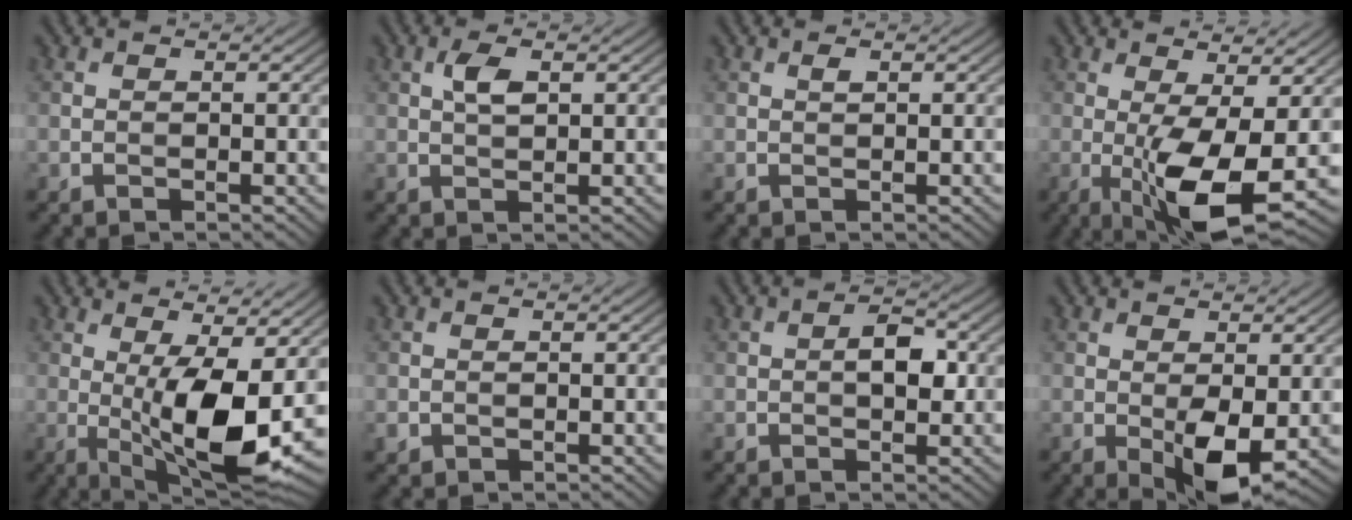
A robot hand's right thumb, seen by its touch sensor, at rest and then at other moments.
{"total": 2.7, "force": [0.9, 1.2, 2.3], "torque": [-0.049, 0.004, 0.016]}
{"total": 0.6, "force": [0.3, 0.2, 0.4], "torque": [-0.008, 0.002, 0.004]}
{"total": 8.8, "force": [-1.8, 2.2, 8.3], "torque": [-0.156, -0.006, -0.028]}
{"total": 11.8, "force": [-0.5, 3.6, 11.2], "torque": [-0.191, -0.010, -0.006]}
{"total": 0.7, "force": [-0.2, 0.7, 0.3], "torque": [-0.007, -0.006, -0.002]}
{"total": 3.6, "force": [0.1, 1.9, 3.1], "torque": [-0.048, 0.004, -0.004]}
{"total": 5.1, "force": [-0.9, 2.0, 4.6], "torque": [-0.083, -0.004, -0.014]}